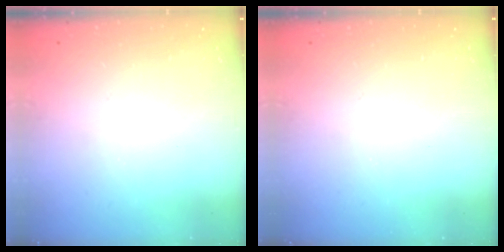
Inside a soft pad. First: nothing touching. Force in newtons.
{"total": 0.0}